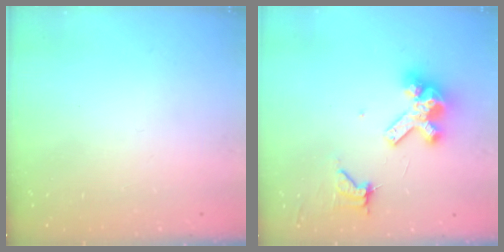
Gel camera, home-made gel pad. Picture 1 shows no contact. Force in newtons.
{"total": 11.6, "press": 11.5, "slide": 1.4}